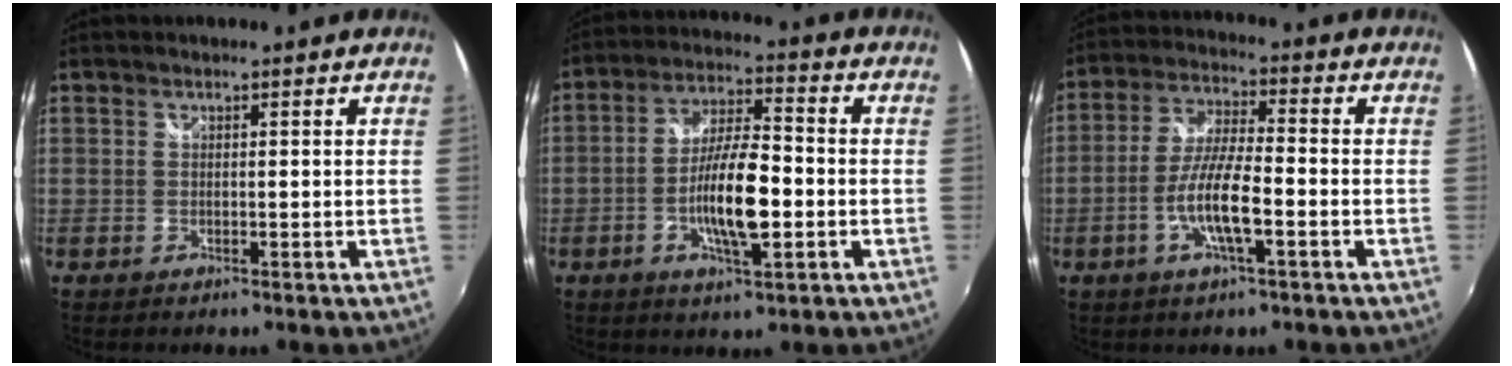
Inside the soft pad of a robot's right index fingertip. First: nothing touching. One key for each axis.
{"total": 11.3, "fx": -2.9, "fy": 3.0, "fz": 10.4, "tx": -0.202, "ty": 0.001, "tz": -0.055}
{"total": 9.1, "fx": -3.3, "fy": 1.6, "fz": 8.4, "tx": -0.170, "ty": -0.003, "tz": -0.062}